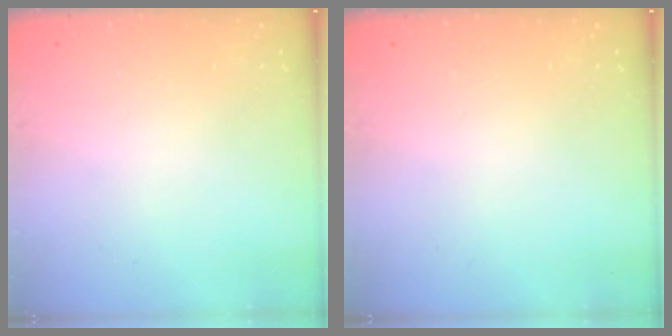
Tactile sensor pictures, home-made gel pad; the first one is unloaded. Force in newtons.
{"total": 0.0}